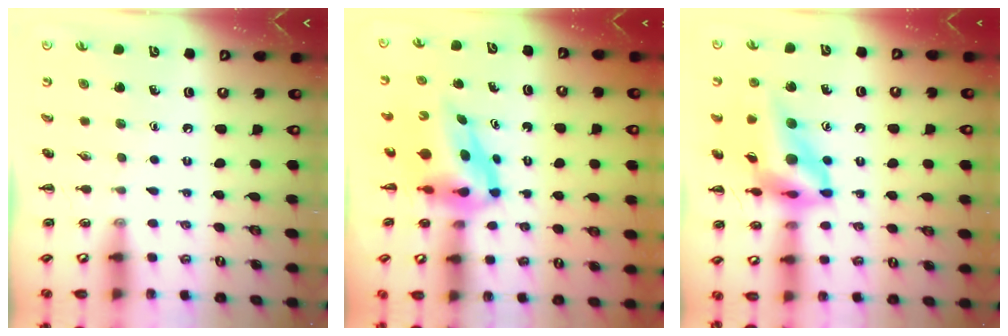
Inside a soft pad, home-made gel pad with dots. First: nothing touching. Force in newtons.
{"total": 6.0, "press": 5.9, "slide": 1.4}
{"total": 16.6, "press": 15.9, "slide": 5.0}